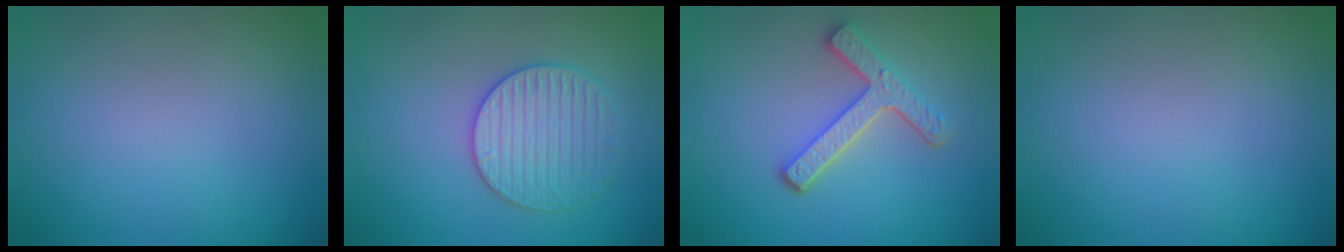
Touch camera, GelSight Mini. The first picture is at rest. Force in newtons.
{"total": 3.2, "press": 3.2, "slide": 0.3}
{"total": 3.6, "press": 3.0, "slide": 2.0}
{"total": 0.0}